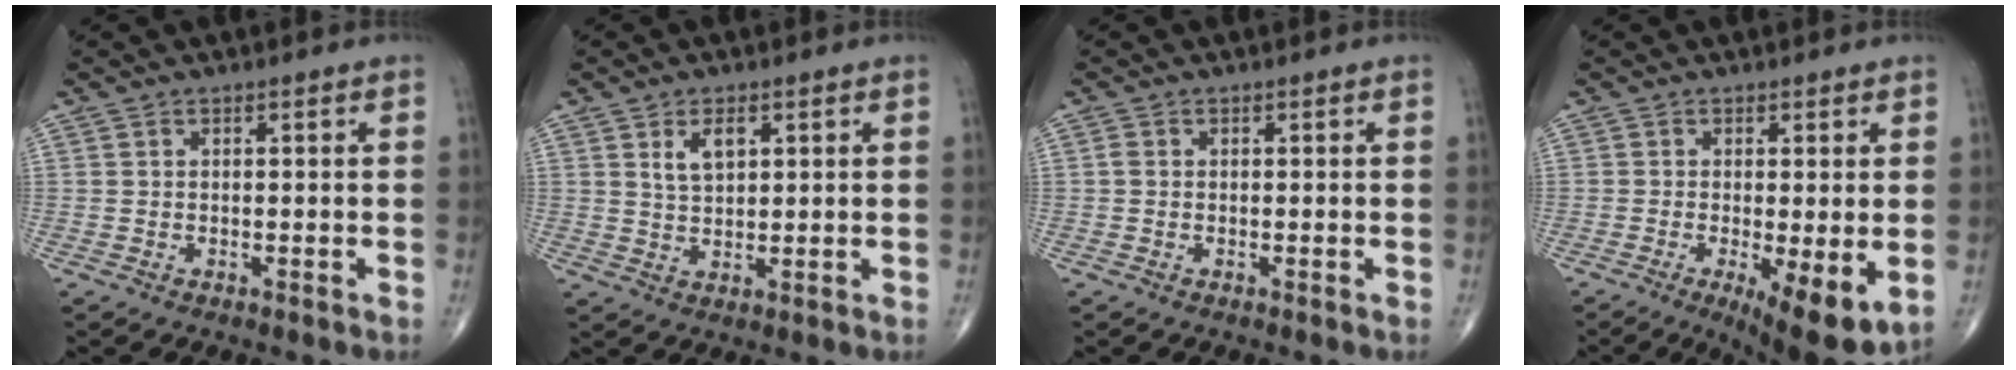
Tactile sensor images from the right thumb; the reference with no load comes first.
{"total": 4.4, "force": [1.9, 2.3, 3.3], "torque": [-0.050, -0.009, 0.036]}
{"total": 0.7, "force": [-0.1, 0.5, 0.4], "torque": [-0.007, 0.000, -0.004]}
{"total": 10.1, "force": [-2.7, 2.9, 9.3], "torque": [-0.138, -0.024, -0.035]}